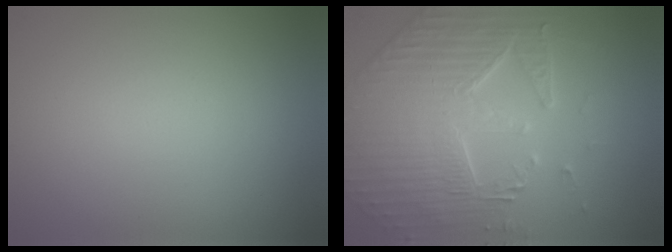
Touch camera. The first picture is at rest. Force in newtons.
{"total": 5.8, "press": 5.3, "slide": 2.5}